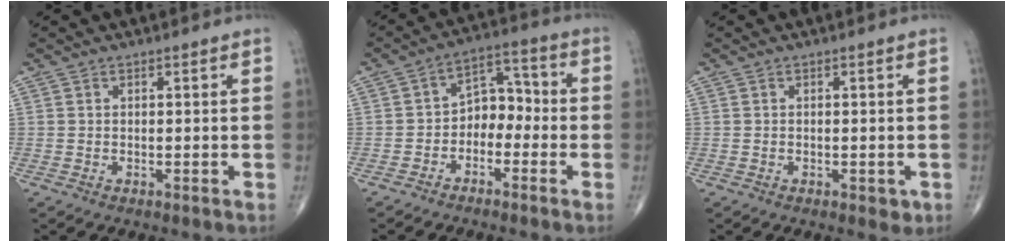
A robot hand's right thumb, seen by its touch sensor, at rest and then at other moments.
{"total": 7.0, "force": [-2.4, 5.0, 4.3], "torque": [-0.038, 0.045, -0.055]}
{"total": 1.8, "force": [-0.6, 1.0, 1.4], "torque": [-0.012, -0.002, -0.005]}